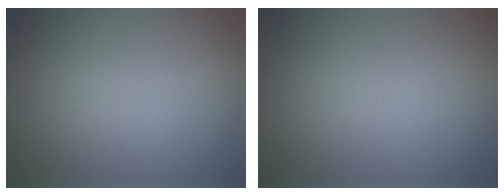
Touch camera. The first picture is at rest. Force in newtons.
{"total": 0.0}